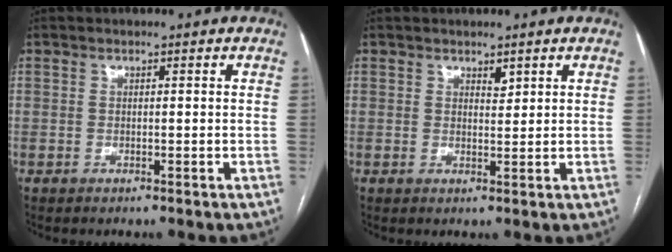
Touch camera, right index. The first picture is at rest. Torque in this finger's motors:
{"motor_torque": [0.10, 0.07, -0.02, 0.01]}